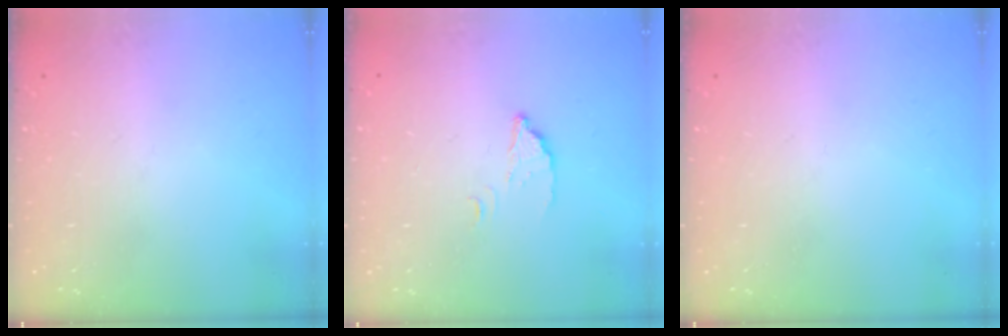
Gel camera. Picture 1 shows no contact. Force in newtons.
{"total": 2.7, "press": 2.7, "slide": 0.3}
{"total": 0.0}